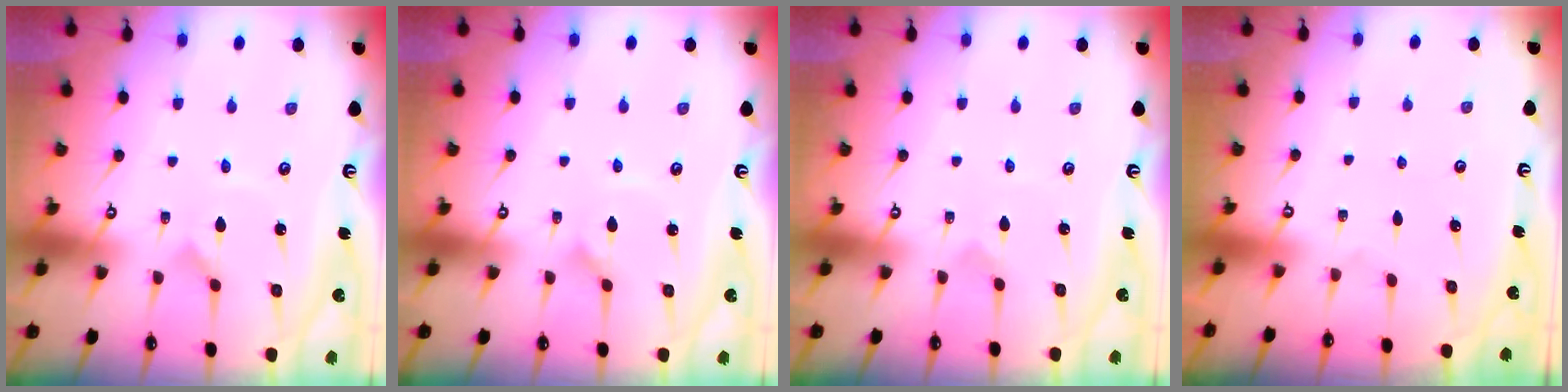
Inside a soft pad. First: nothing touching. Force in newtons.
{"total": 1.5, "press": 1.5, "slide": 0.1}
{"total": 0.0}
{"total": 0.0}